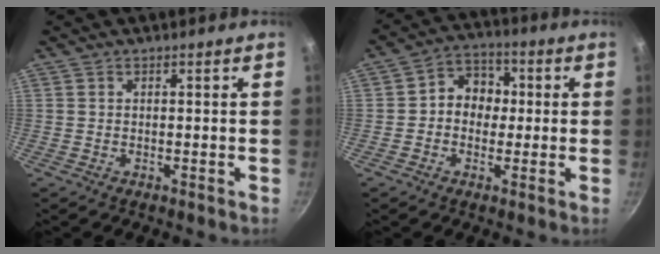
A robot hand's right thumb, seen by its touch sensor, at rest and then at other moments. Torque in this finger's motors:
{"motor_torque": [-0.25, 0.28, 0.37, 0.42, 0.04]}